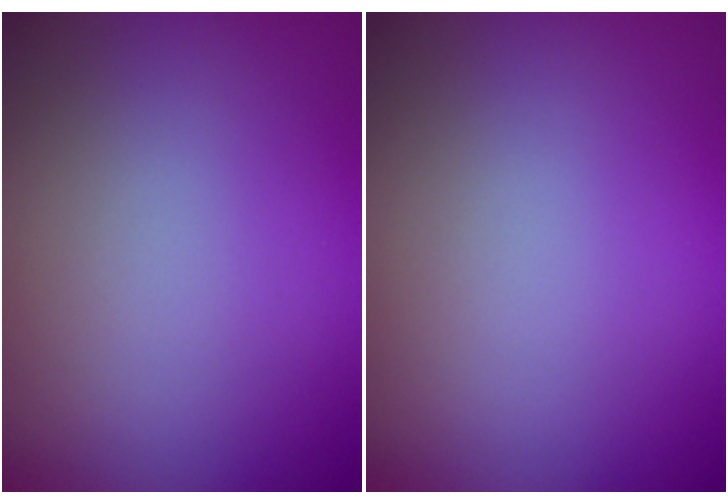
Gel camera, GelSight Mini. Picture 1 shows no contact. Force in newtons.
{"total": 0.0}